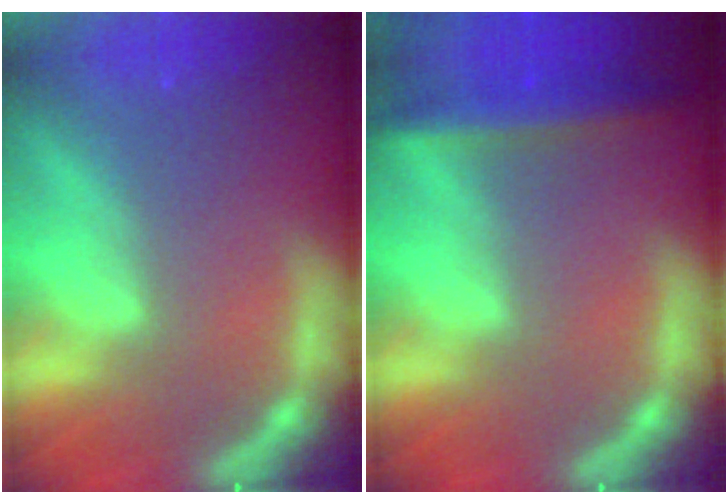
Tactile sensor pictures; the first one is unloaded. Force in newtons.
{"total": 4.0}